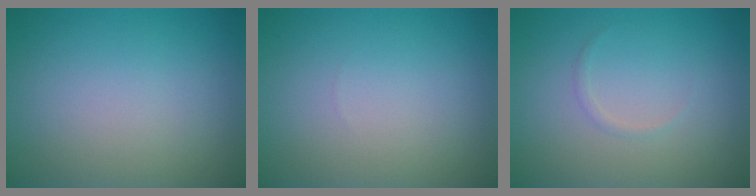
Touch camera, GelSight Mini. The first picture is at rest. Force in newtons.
{"total": 0.0}
{"total": 0.5, "press": 0.5, "slide": 0.0}